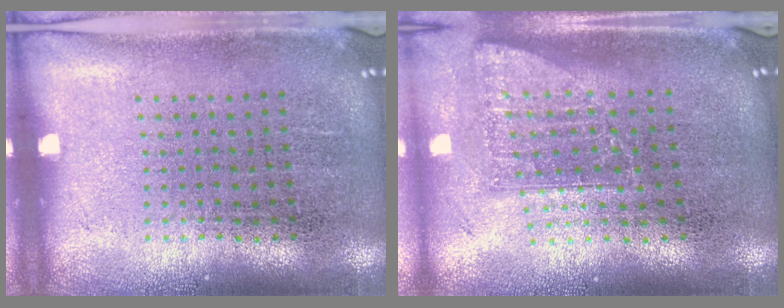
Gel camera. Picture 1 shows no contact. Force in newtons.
{"total": 1.7, "press": 1.2, "slide": 1.2}